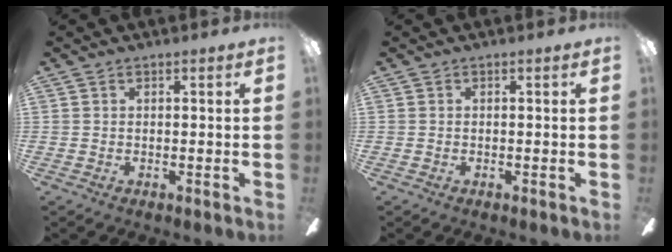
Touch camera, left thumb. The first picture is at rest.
{"total": 0.0}